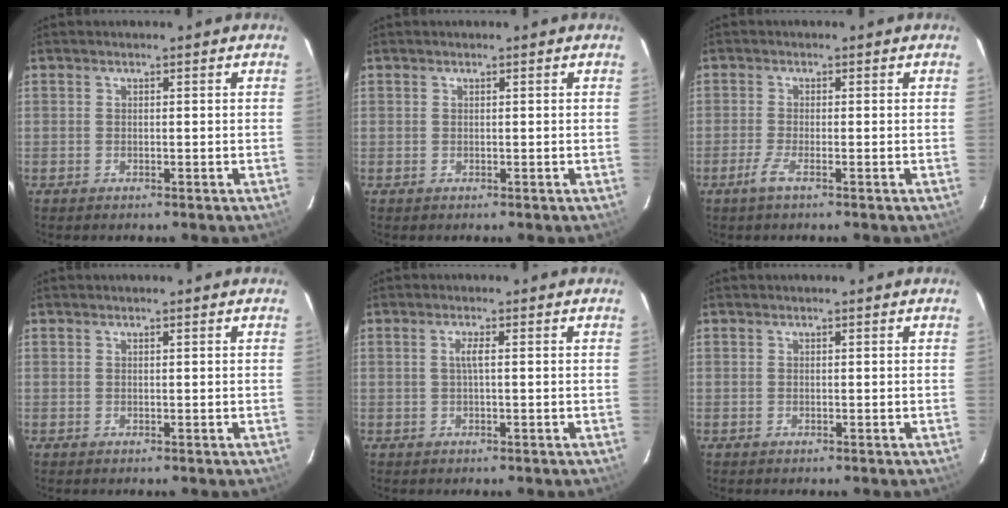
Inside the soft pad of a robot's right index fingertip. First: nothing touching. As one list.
[{"total": 0.5, "force": [0.1, 0.5, -0.1], "torque": [0.005, 0.001, 0.001]}, {"total": 2.3, "force": [-1.4, -0.1, 1.9], "torque": [-0.044, -0.007, -0.032]}, {"total": 0.0}, {"total": 1.5, "force": [0.1, -0.1, 1.5], "torque": [-0.030, 0.001, 0.001]}, {"total": 0.0}]